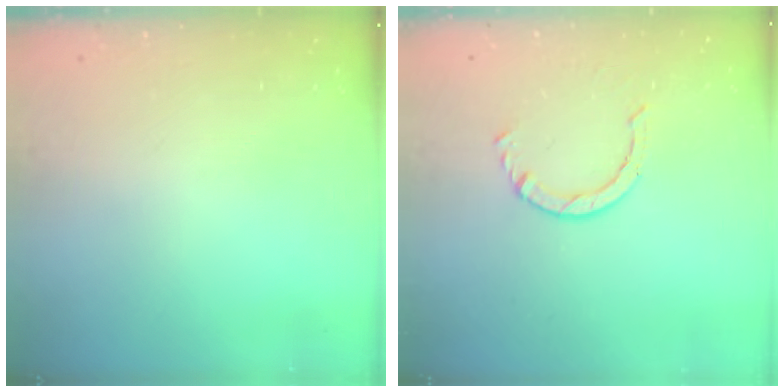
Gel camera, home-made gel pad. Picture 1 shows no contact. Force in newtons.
{"total": 2.5, "press": 2.5, "slide": 0.3}